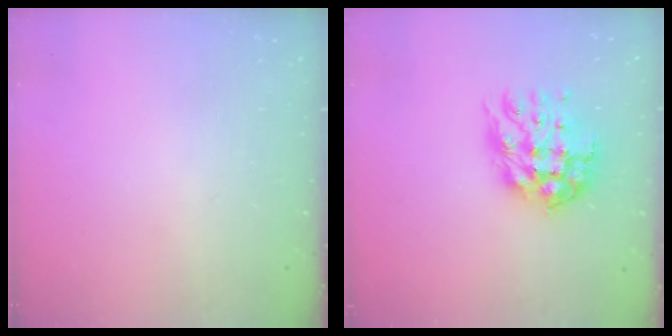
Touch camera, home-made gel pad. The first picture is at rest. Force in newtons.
{"total": 15.0, "press": 15.0, "slide": 1.3}